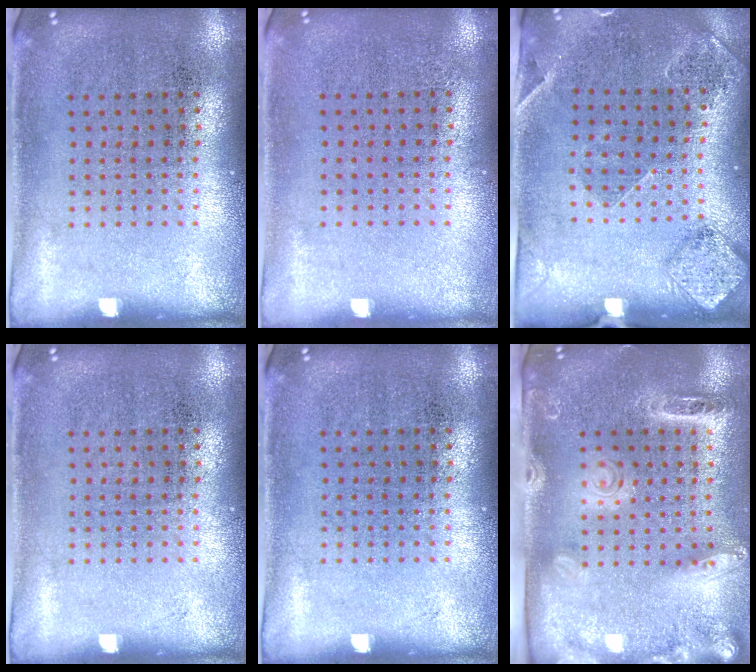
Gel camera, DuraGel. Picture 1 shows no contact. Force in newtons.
{"total": 0.0}
{"total": 1.6, "press": 1.5, "slide": 0.3}
{"total": 0.0}
{"total": 0.0}
{"total": 2.5, "press": 1.9, "slide": 1.6}